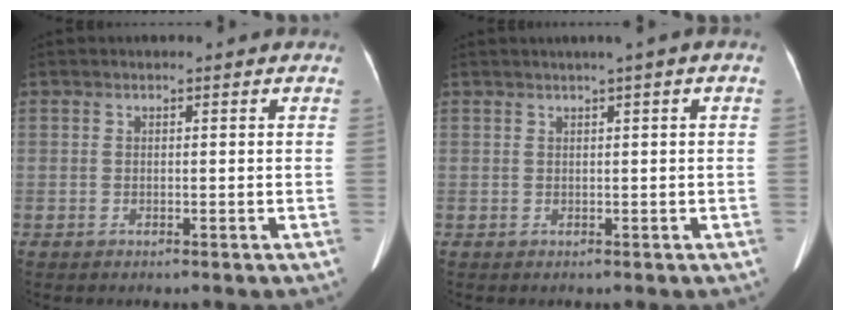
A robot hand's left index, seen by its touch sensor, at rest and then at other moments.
{"total": 1.8, "force": [0.7, -0.3, 1.6], "torque": [-0.026, 0.007, 0.013]}